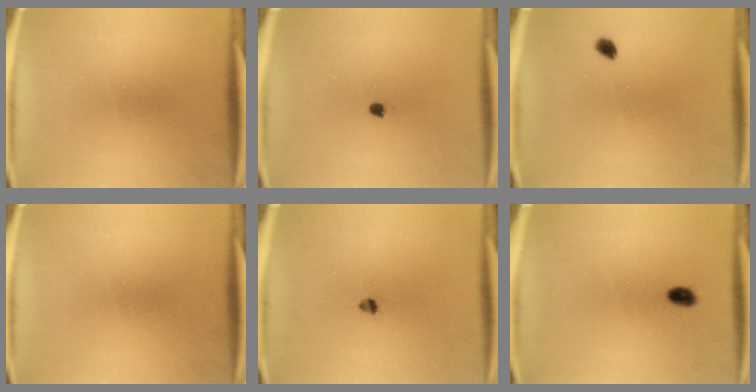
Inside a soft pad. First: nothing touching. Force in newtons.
{"total": 1.3}
{"total": 1.7}
{"total": 0.0}
{"total": 1.4}
{"total": 1.9}